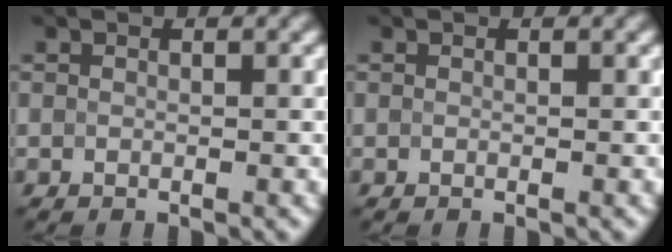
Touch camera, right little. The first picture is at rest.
{"total": 0.0}